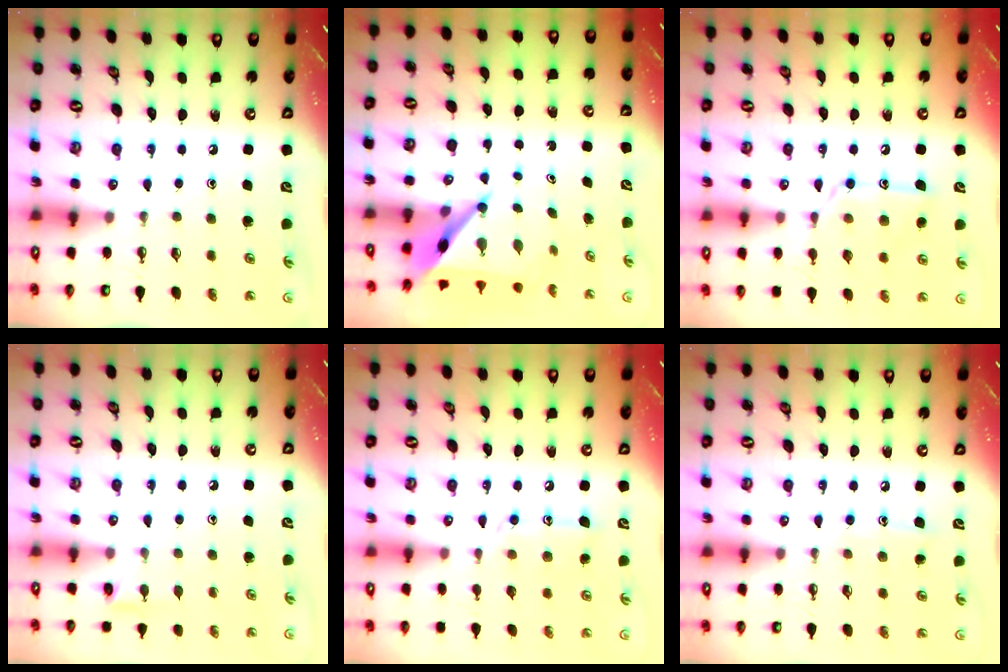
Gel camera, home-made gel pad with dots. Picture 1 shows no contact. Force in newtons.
{"total": 5.9, "press": 5.9, "slide": 0.2}
{"total": 13.7, "press": 13.7, "slide": 1.1}
{"total": 6.2, "press": 6.2, "slide": 0.6}
{"total": 12.1, "press": 12.1, "slide": 0.8}
{"total": 7.0, "press": 7.0, "slide": 0.1}